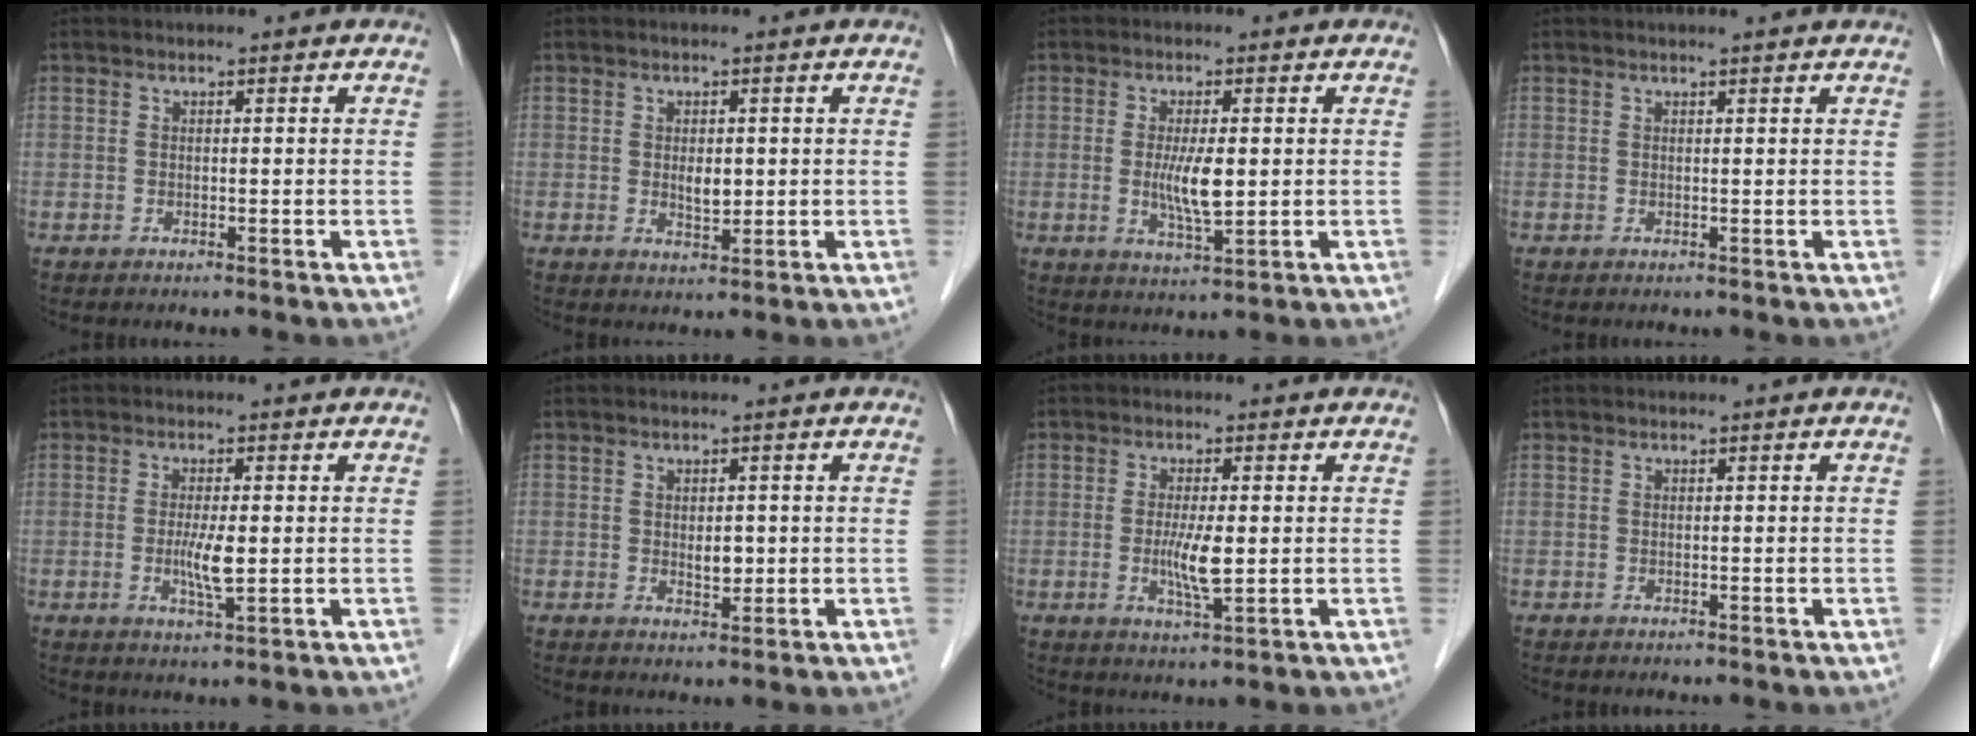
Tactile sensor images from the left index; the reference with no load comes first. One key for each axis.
{"total": 2.6, "fx": 0.2, "fy": 1.3, "fz": 2.2, "tx": -0.039, "ty": -0.003, "tz": 0.006}
{"total": 5.2, "fx": 0.1, "fy": 1.0, "fz": 5.1, "tx": -0.100, "ty": -0.009, "tz": 0.002}
{"total": 2.0, "fx": 1.8, "fy": -0.2, "fz": 0.8, "tx": -0.013, "ty": 0.010, "tz": 0.023}
{"total": 4.2, "fx": -0.2, "fy": 0.7, "fz": 4.1, "tx": -0.083, "ty": -0.007, "tz": -0.003}
{"total": 2.2, "fx": 0.1, "fy": 1.3, "fz": 1.8, "tx": -0.031, "ty": -0.003, "tz": 0.005}
{"total": 4.7, "fx": -0.2, "fy": 0.7, "fz": 4.6, "tx": -0.093, "ty": -0.008, "tz": -0.003}
{"total": 0.0}